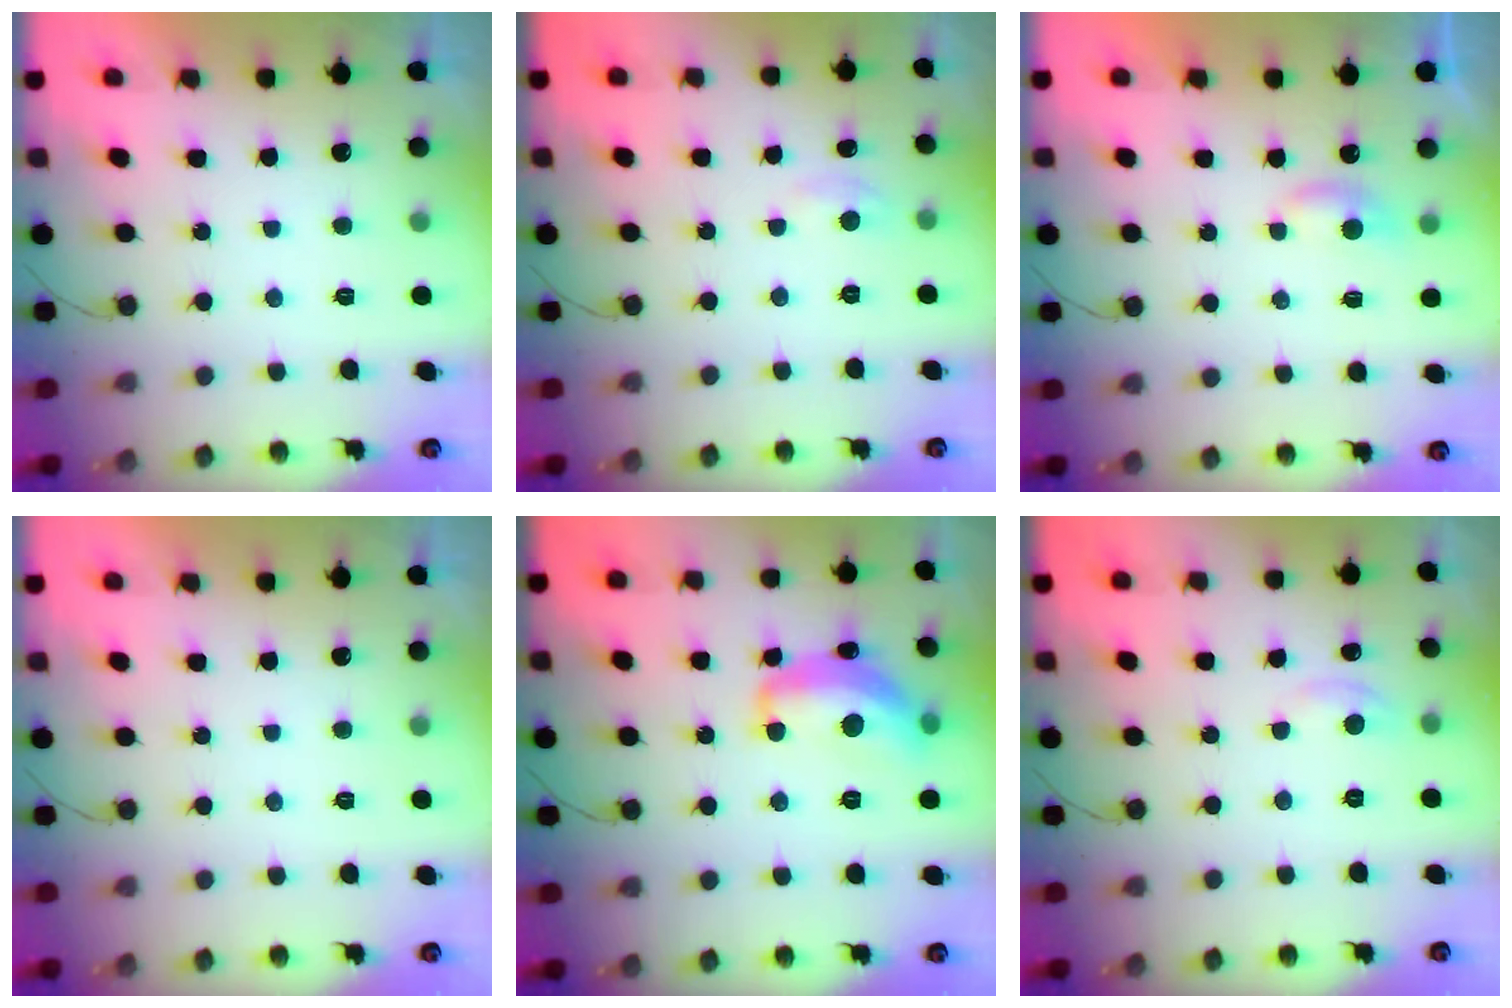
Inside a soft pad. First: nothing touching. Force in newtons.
{"total": 2.3, "press": 2.3, "slide": 0.3}
{"total": 4.1, "press": 4.1, "slide": 0.5}
{"total": 0.0}
{"total": 15.3, "press": 15.2, "slide": 0.8}
{"total": 3.0, "press": 3.0, "slide": 0.3}